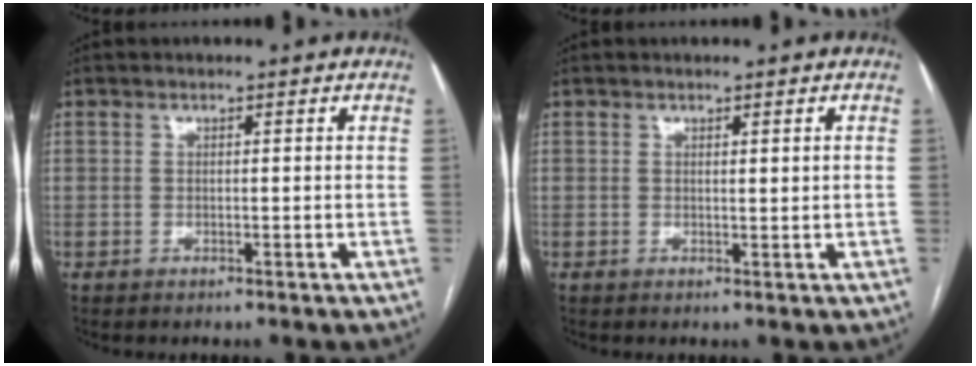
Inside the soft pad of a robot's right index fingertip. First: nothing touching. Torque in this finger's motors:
{"motor_torque": [-0.09, -0.20, -0.01, 0.00]}